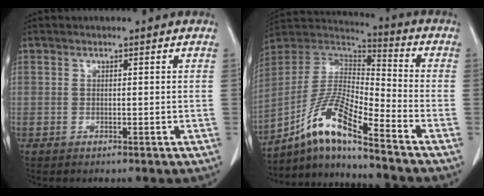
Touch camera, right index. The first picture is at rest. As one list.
[{"total": 13.4, "force": [-9.2, 0.9, 9.7], "torque": [-0.203, 0.008, -0.173]}]